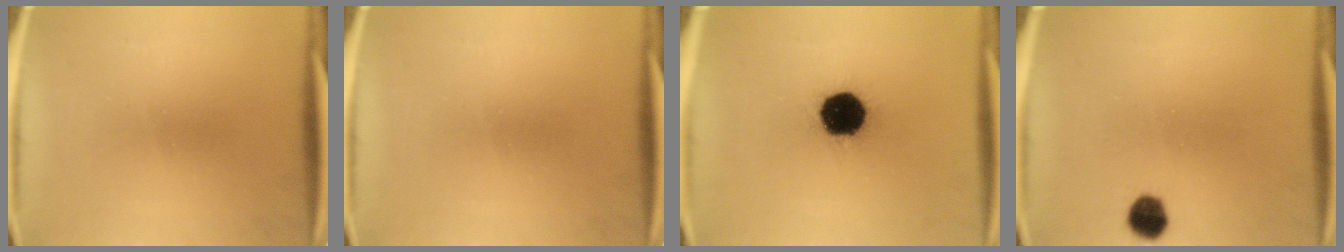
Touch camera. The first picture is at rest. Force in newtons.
{"total": 0.0}
{"total": 16.9}
{"total": 4.5}